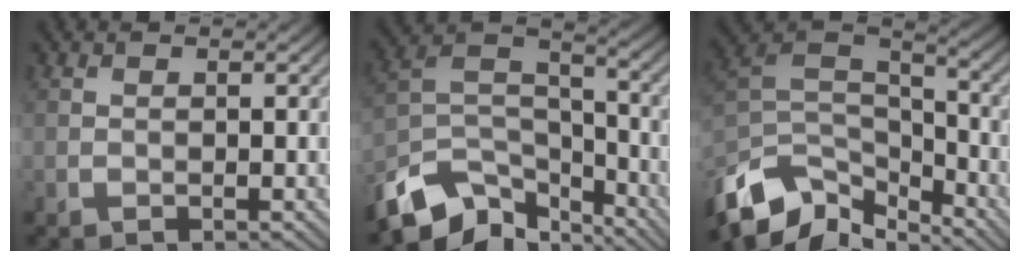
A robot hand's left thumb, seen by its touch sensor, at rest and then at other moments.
{"total": 12.0, "force": [-8.5, 5.9, 6.1], "torque": [-0.128, -0.008, -0.164]}
{"total": 11.5, "force": [-7.9, 6.1, 5.7], "torque": [-0.150, -0.004, -0.152]}